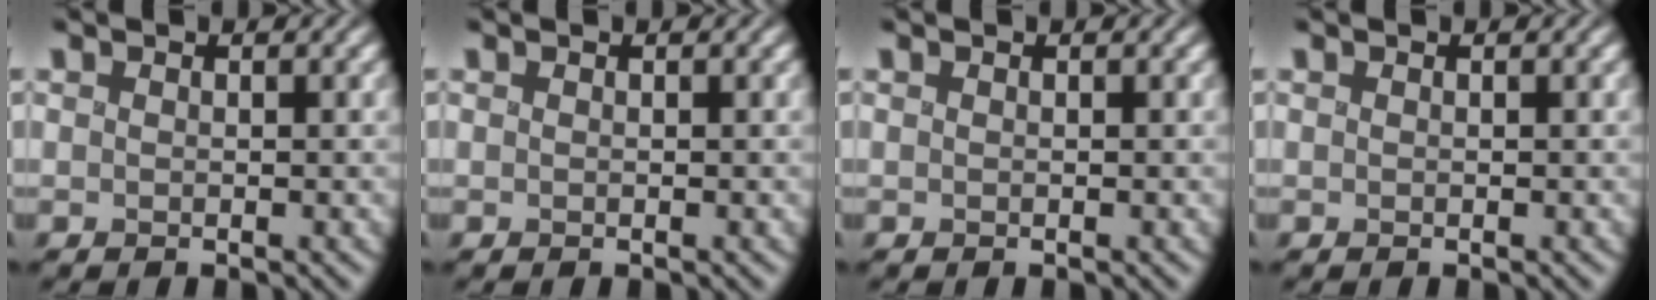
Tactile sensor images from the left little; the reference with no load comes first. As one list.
[{"total": 0.0}, {"total": 0.0}, {"total": 0.0}]